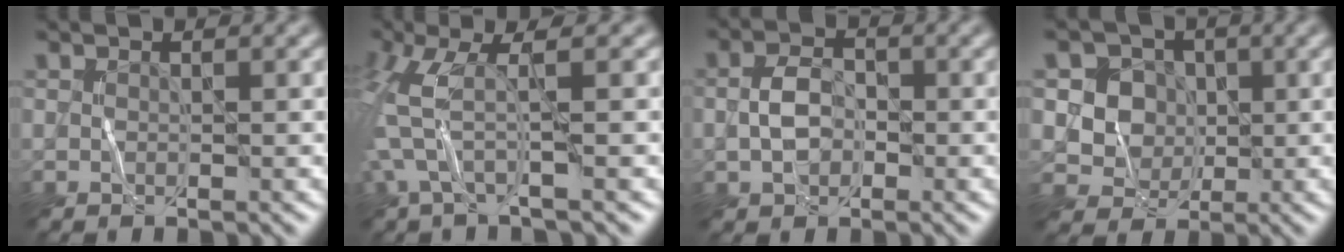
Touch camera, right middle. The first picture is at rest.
{"total": 4.7, "force": [0.2, 0.7, 4.6], "torque": [-0.119, -0.001, 0.001]}
{"total": 2.9, "force": [-0.4, 2.1, 2.0], "torque": [-0.046, 0.003, -0.010]}
{"total": 5.2, "force": [1.0, 4.7, 2.0], "torque": [-0.036, 0.001, 0.015]}